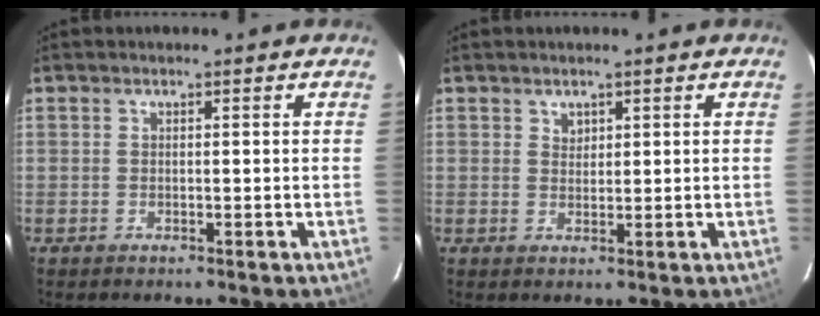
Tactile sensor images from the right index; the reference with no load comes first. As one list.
[{"total": 1.6, "force": [1.1, 1.2, 0.3], "torque": [0.000, 0.004, 0.018]}]